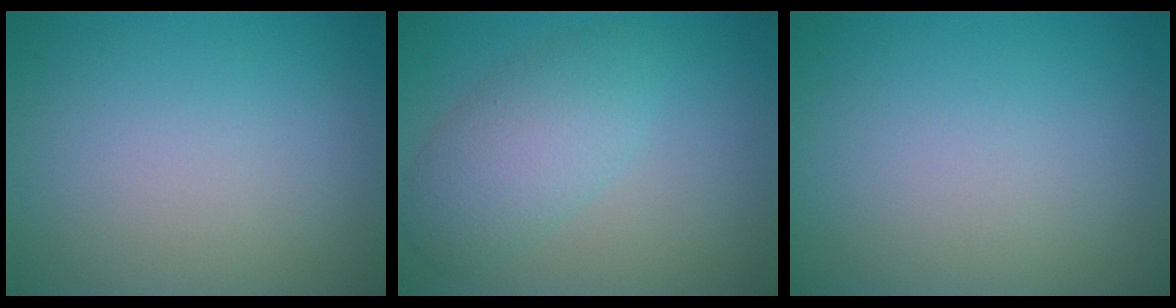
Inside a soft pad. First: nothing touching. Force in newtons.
{"total": 4.3, "press": 4.3, "slide": 0.2}
{"total": 0.0}